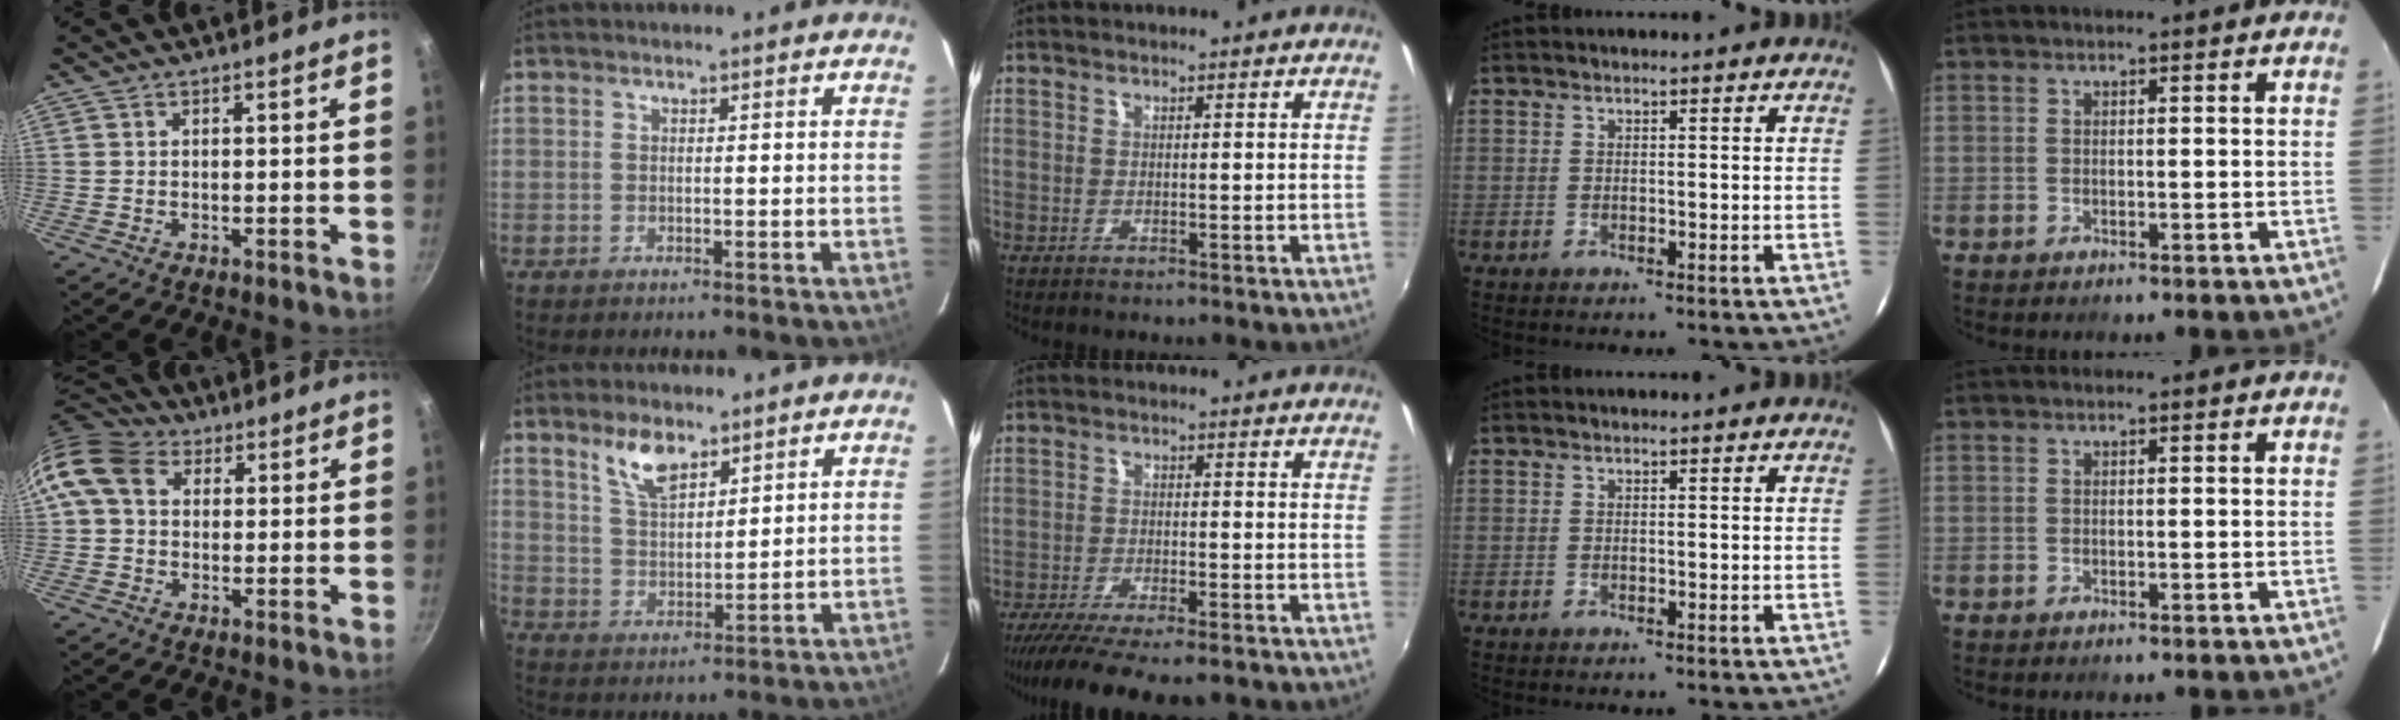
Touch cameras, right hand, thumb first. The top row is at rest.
{"thumb": {"total": 10.7, "force": [2.7, 8.3, 6.2], "torque": [-0.105, 0.016, 0.031]}, "index": {"total": 7.1, "force": [4.8, 3.0, 4.3], "torque": [-0.077, 0.006, 0.097]}, "middle": {"total": 12.5, "force": [-10.5, 2.0, 6.6], "torque": [-0.141, -0.042, -0.167]}}